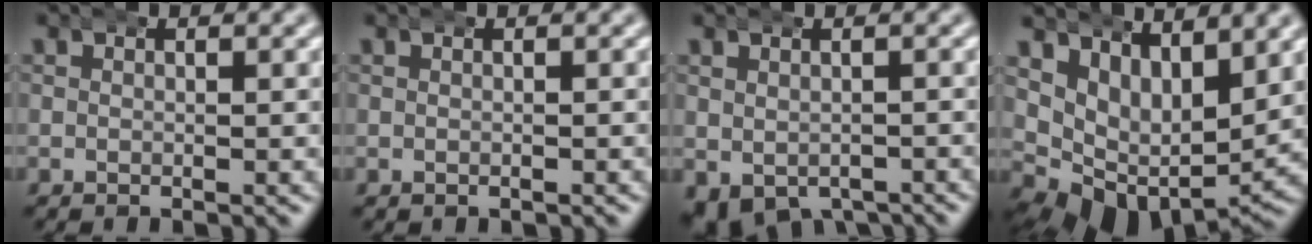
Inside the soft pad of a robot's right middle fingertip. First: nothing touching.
{"total": 0.0}
{"total": 5.4, "force": [-3.7, 3.1, 2.4], "torque": [-0.041, -0.027, -0.040]}
{"total": 8.6, "force": [0.7, 6.4, 5.7], "torque": [-0.118, -0.033, 0.018]}